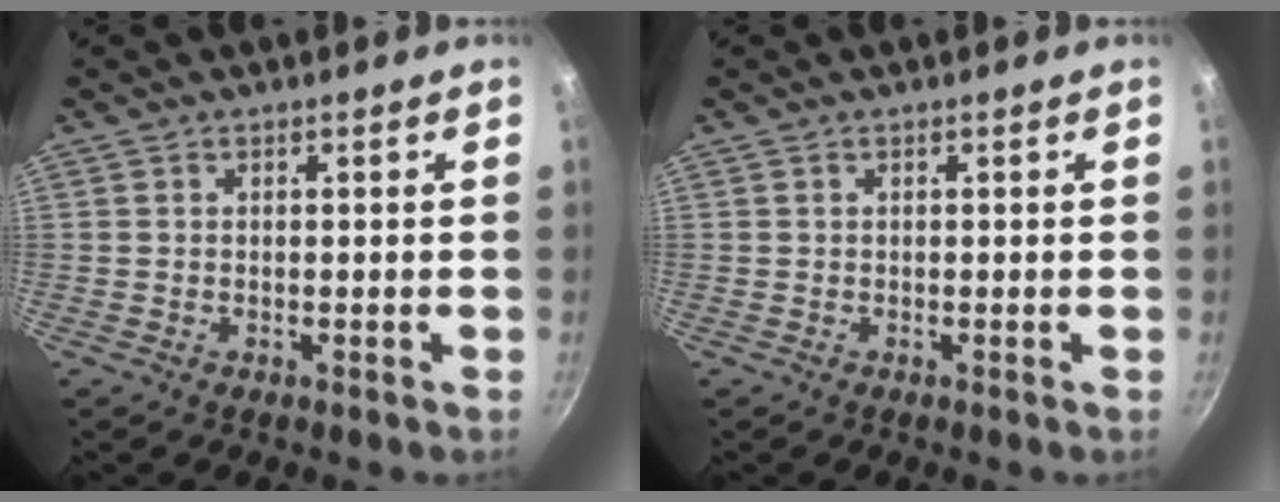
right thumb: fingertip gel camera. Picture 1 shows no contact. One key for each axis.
{"total": 0.0}